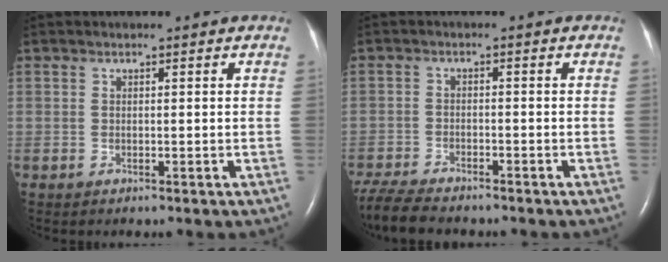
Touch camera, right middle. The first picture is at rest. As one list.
[{"total": 8.8, "force": [-7.8, 1.8, 3.8], "torque": [-0.072, -0.019, -0.130]}]